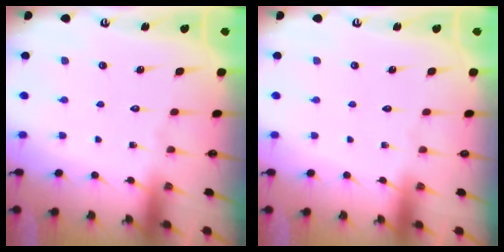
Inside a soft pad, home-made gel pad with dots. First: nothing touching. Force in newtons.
{"total": 0.0}